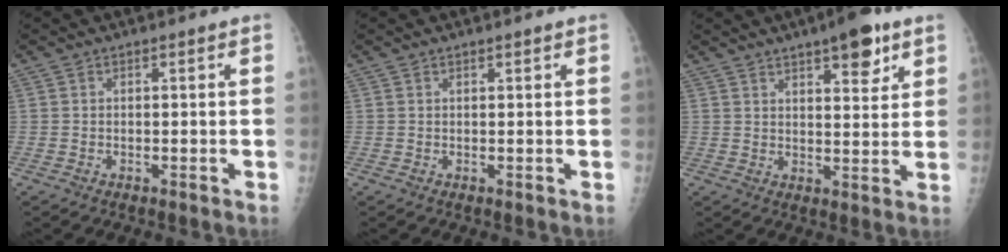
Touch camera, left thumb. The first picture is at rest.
{"total": 0.7, "force": [0.5, 0.2, 0.4], "torque": [-0.005, -0.002, 0.009]}
{"total": 8.9, "force": [5.4, 3.0, 6.4], "torque": [-0.070, -0.027, 0.076]}